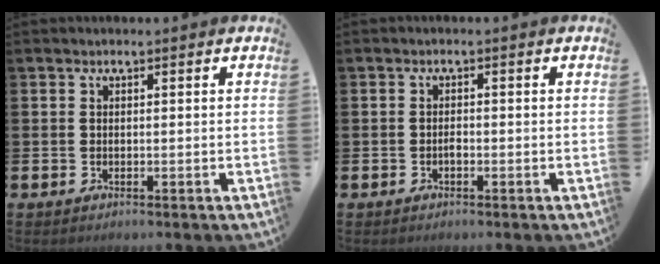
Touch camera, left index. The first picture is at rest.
{"total": 0.8, "force": [-0.4, 0.4, 0.6], "torque": [-0.002, -0.005, -0.010]}